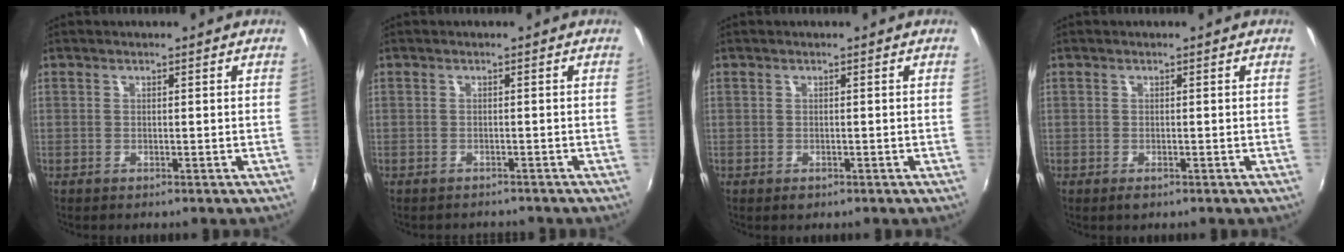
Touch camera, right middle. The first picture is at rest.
{"total": 2.6, "force": [-2.4, 0.7, 0.5], "torque": [-0.015, -0.011, -0.032]}
{"total": 1.0, "force": [-0.6, 0.7, 0.3], "torque": [-0.005, -0.005, -0.010]}
{"total": 1.0, "force": [-0.6, 0.5, 0.5], "torque": [-0.008, -0.005, -0.012]}